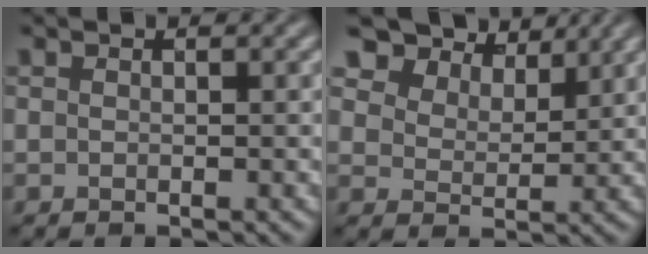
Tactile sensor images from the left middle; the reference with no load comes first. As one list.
[{"total": 8.1, "force": [6.5, 4.0, 2.9], "torque": [-0.073, -0.015, 0.124]}]